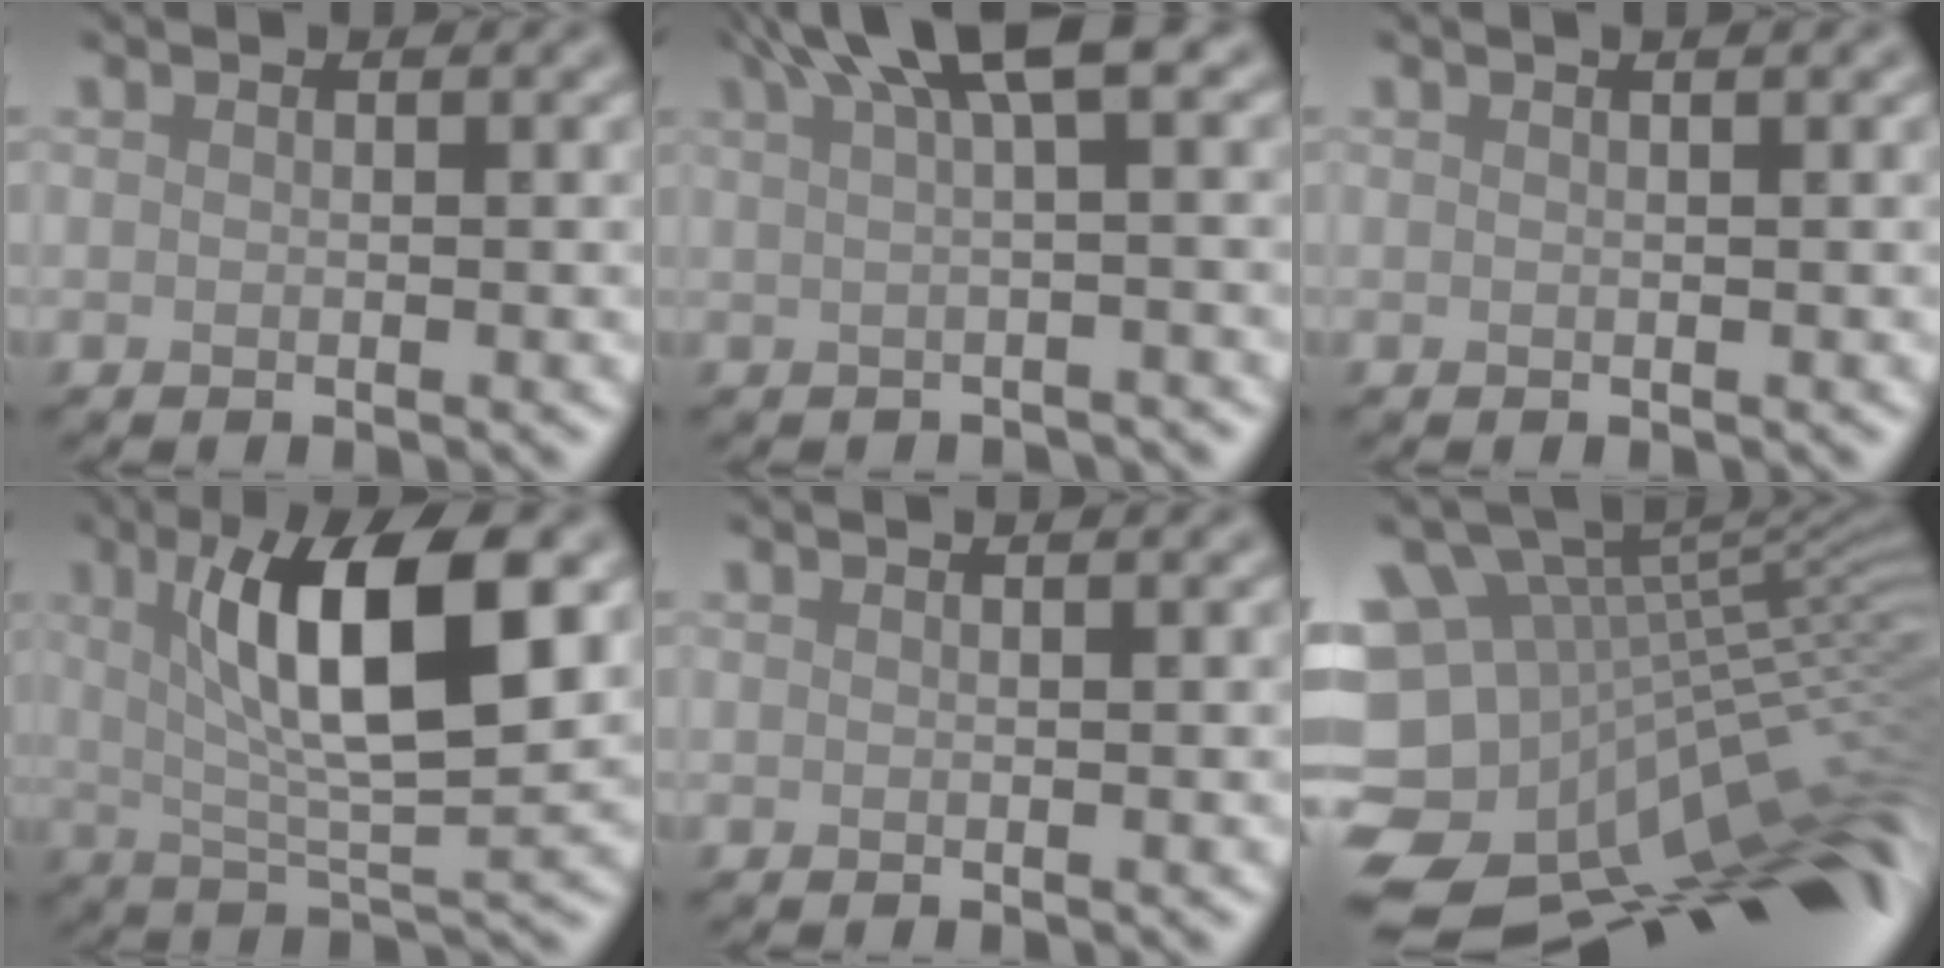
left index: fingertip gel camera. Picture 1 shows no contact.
{"total": 5.4, "force": [2.8, 1.1, 4.5], "torque": [-0.056, 0.022, 0.043]}
{"total": 1.5, "force": [0.8, 0.6, 1.2], "torque": [-0.012, 0.002, 0.002]}
{"total": 9.5, "force": [2.8, 2.5, 8.7], "torque": [-0.135, -0.001, 0.049]}
{"total": 0.8, "force": [0.4, 0.3, 0.6], "torque": [-0.004, 0.005, 0.001]}
{"total": 15.3, "force": [-6.5, 7.7, 11.6], "torque": [-0.192, 0.041, -0.081]}